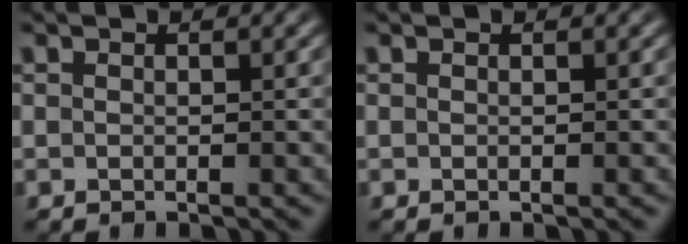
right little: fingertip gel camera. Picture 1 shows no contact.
{"total": 0.0}